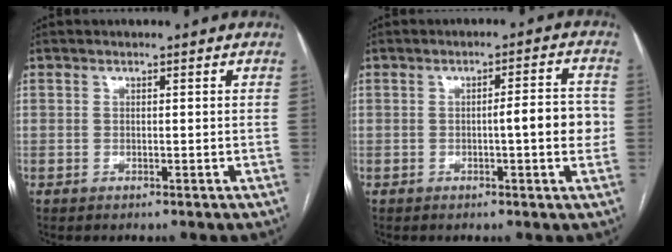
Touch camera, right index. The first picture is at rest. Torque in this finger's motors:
{"motor_torque": [0.76, -0.10, 0.24, 0.07]}